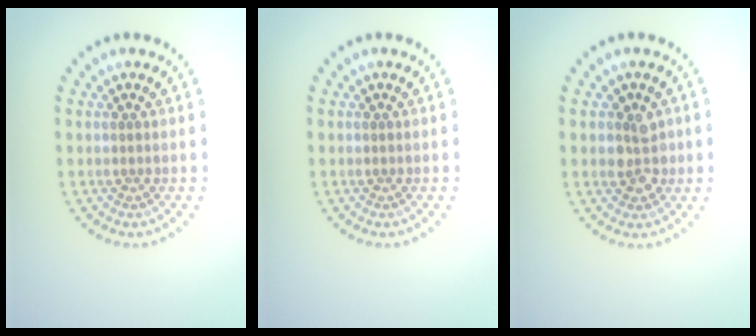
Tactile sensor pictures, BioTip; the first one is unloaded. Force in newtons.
{"total": 0.0}
{"total": 2.6, "press": 2.5, "slide": 0.7}